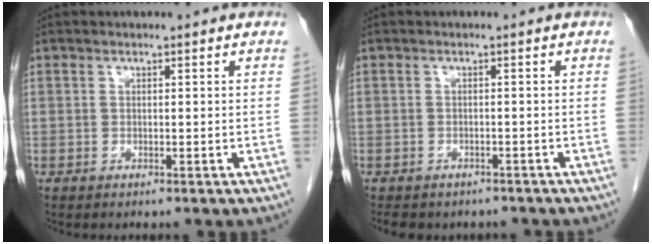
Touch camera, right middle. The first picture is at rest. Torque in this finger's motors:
{"motor_torque": [0.50, -0.30, 0.05, 0.01]}